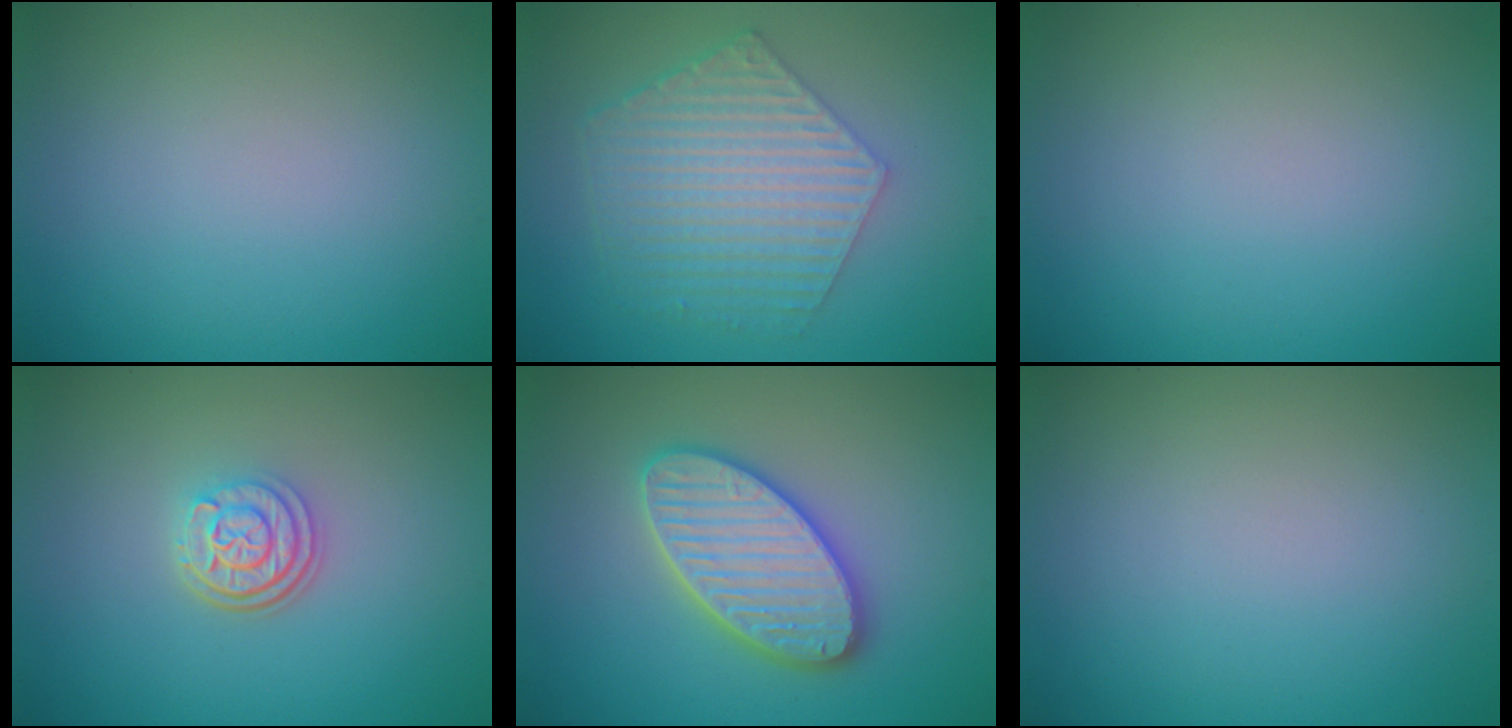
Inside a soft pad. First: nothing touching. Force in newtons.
{"total": 6.0, "press": 4.3, "slide": 4.1}
{"total": 0.0}
{"total": 3.1, "press": 2.5, "slide": 1.8}
{"total": 5.6, "press": 5.5, "slide": 0.6}
{"total": 0.0}